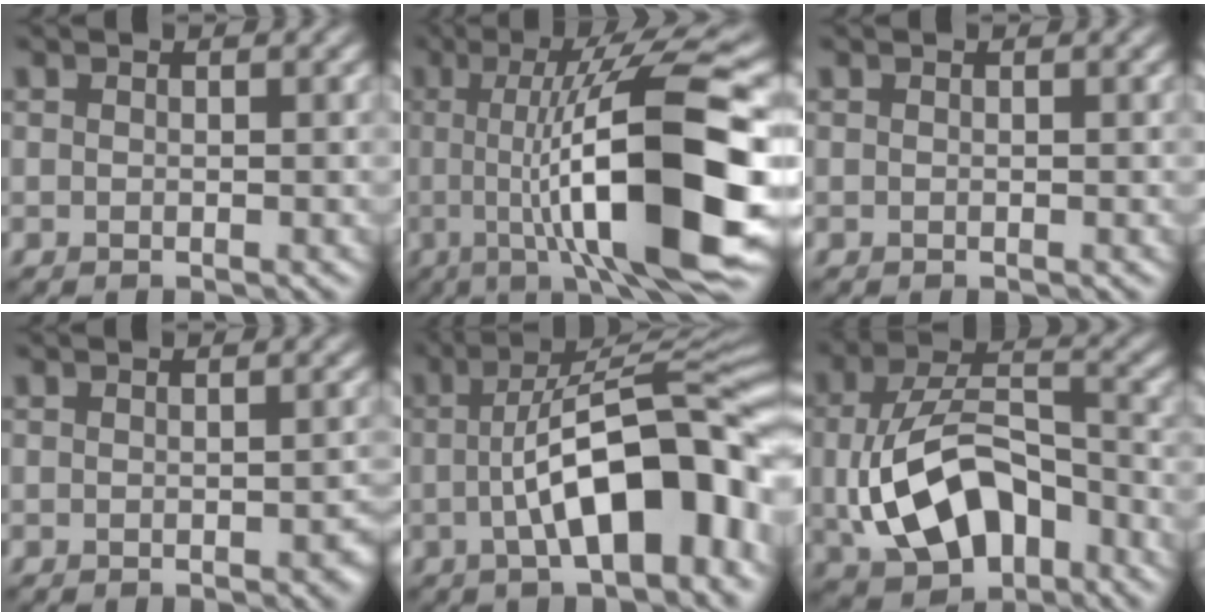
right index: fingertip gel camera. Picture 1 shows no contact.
{"total": 14.6, "force": [-1.4, 3.3, 14.2], "torque": [-0.190, 0.013, -0.027]}
{"total": 0.0}
{"total": 1.6, "force": [-0.6, 0.6, 1.3], "torque": [-0.019, -0.001, -0.006]}
{"total": 12.2, "force": [-1.9, 4.1, 11.4], "torque": [-0.155, 0.014, -0.033]}
{"total": 9.7, "force": [-2.3, 5.9, 7.3], "torque": [-0.142, -0.004, -0.034]}